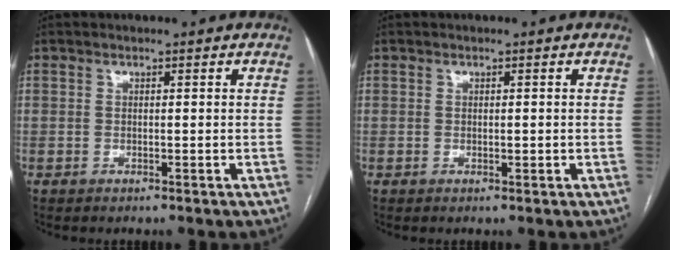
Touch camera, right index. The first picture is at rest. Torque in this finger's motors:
{"motor_torque": [0.09, 0.16, -0.03, 0.00]}